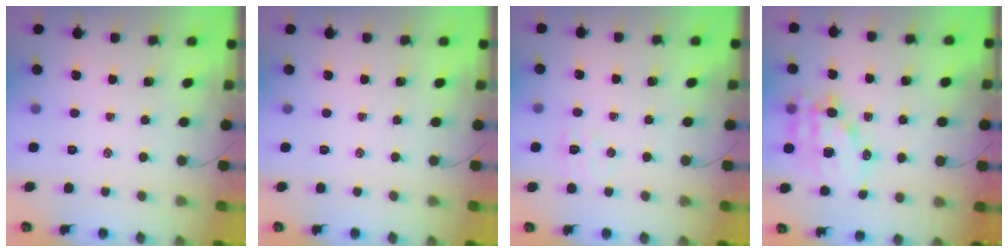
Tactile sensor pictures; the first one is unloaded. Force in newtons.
{"total": 0.0}
{"total": 6.0, "press": 5.9, "slide": 1.4}
{"total": 13.8, "press": 13.4, "slide": 3.1}